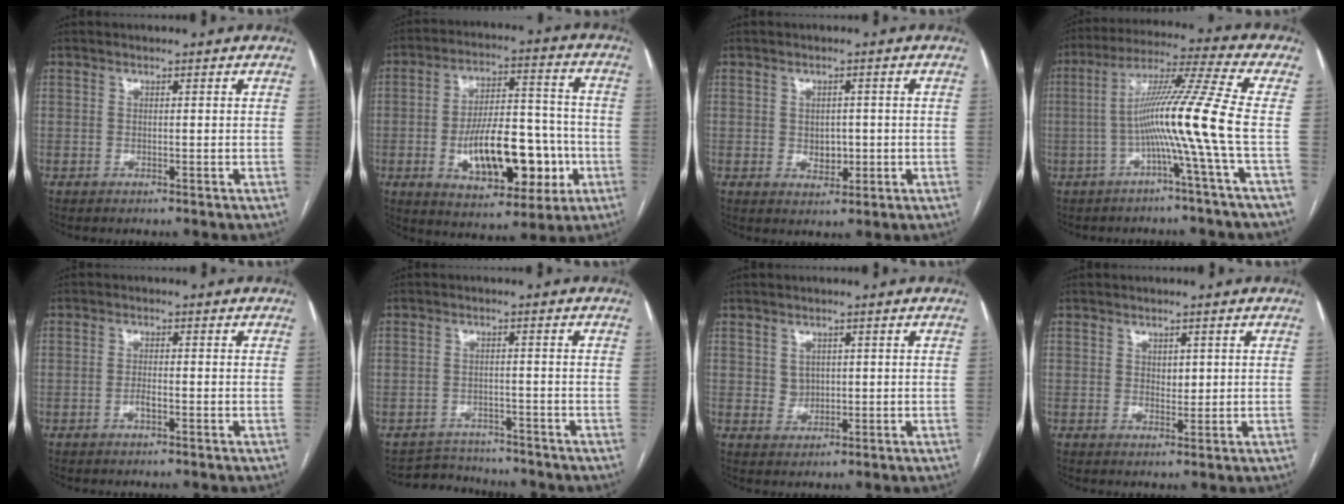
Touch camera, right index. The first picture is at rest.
{"total": 16.6, "force": [-4.2, 7.1, 14.5], "torque": [-0.231, 0.019, -0.054]}
{"total": 3.1, "force": [-0.3, 2.3, 2.1], "torque": [-0.026, 0.000, 0.004]}
{"total": 12.1, "force": [-2.6, -3.2, 11.3], "torque": [-0.202, 0.014, -0.050]}
{"total": 1.7, "force": [-0.8, 0.4, 1.4], "torque": [-0.027, 0.002, -0.014]}
{"total": 4.7, "force": [-4.4, 1.5, -0.9], "torque": [0.017, 0.011, -0.068]}
{"total": 2.3, "force": [0.5, 2.0, 0.9], "torque": [-0.017, -0.001, 0.014]}
{"total": 1.8, "force": [0.5, 1.2, 1.2], "torque": [-0.014, -0.004, 0.009]}